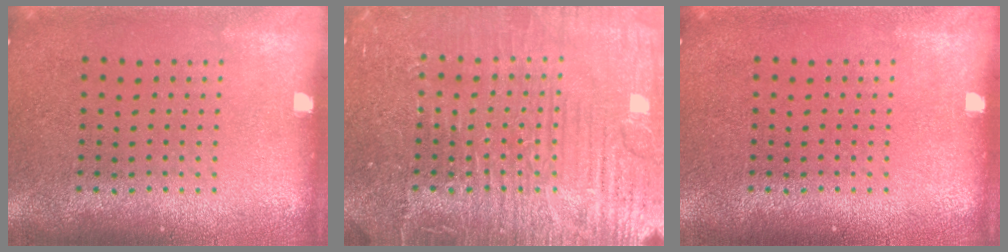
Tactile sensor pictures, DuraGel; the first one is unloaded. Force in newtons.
{"total": 7.3, "press": 7.2, "slide": 1.0}
{"total": 0.0}